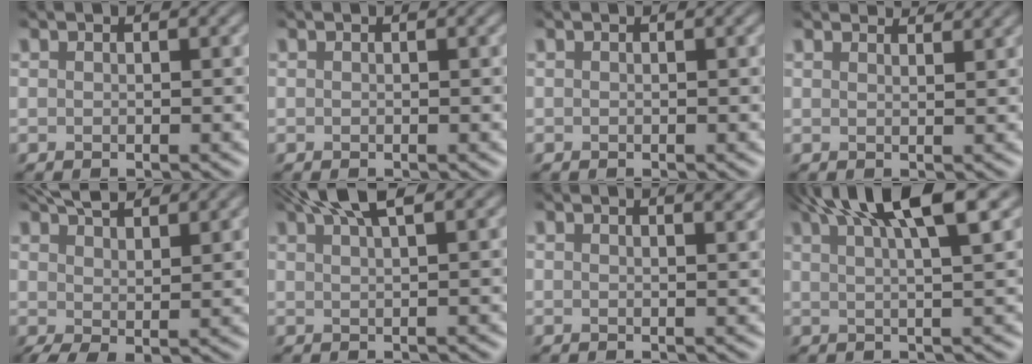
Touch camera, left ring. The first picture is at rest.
{"total": 0.0}
{"total": 0.0}
{"total": 3.1, "force": [3.0, 0.4, 0.9], "torque": [-0.013, 0.005, 0.033]}
{"total": 5.3, "force": [3.4, 1.8, 3.6], "torque": [-0.069, 0.007, 0.062]}
{"total": 4.4, "force": [3.0, 0.8, 3.1], "torque": [-0.037, 0.015, 0.047]}
{"total": 3.0, "force": [2.2, 1.1, 1.7], "torque": [-0.003, 0.016, 0.006]}
{"total": 9.4, "force": [5.4, 2.2, 7.4], "torque": [-0.079, 0.031, 0.067]}